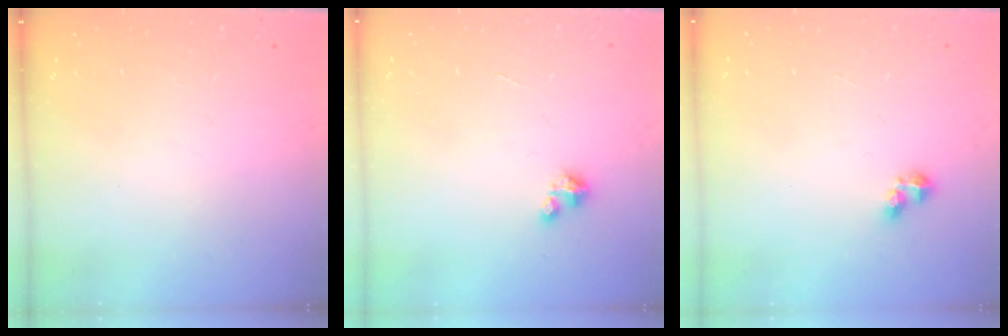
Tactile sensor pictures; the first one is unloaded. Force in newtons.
{"total": 2.0, "press": 2.0, "slide": 0.3}
{"total": 3.1, "press": 3.0, "slide": 0.7}